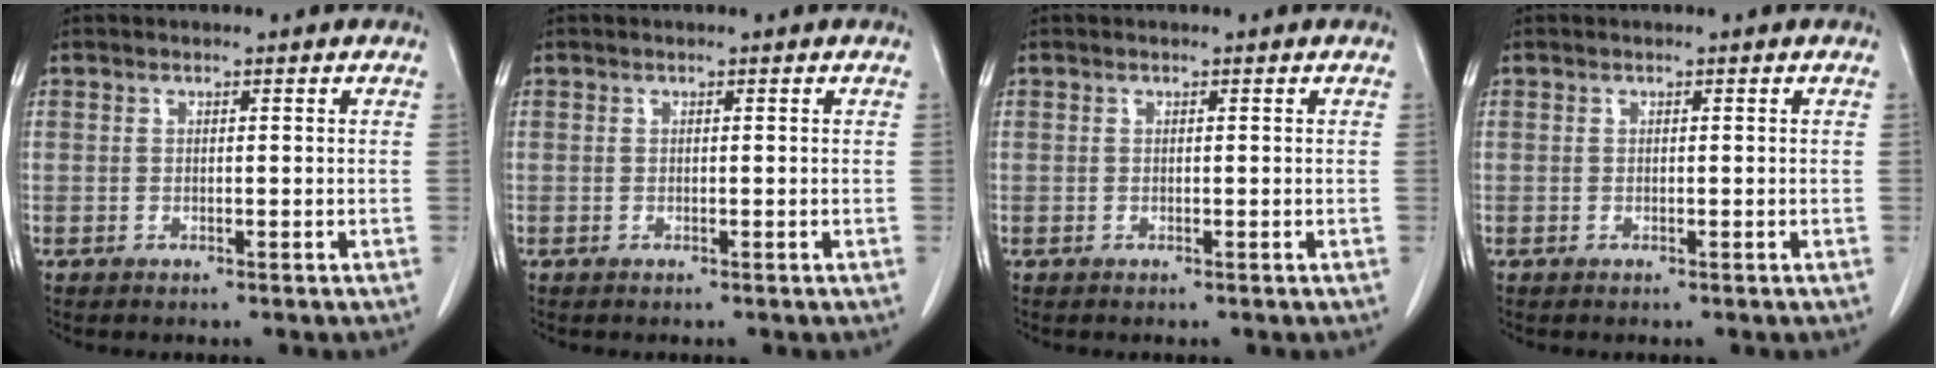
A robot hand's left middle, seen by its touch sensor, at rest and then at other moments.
{"total": 0.0}
{"total": 0.0}
{"total": 0.0}